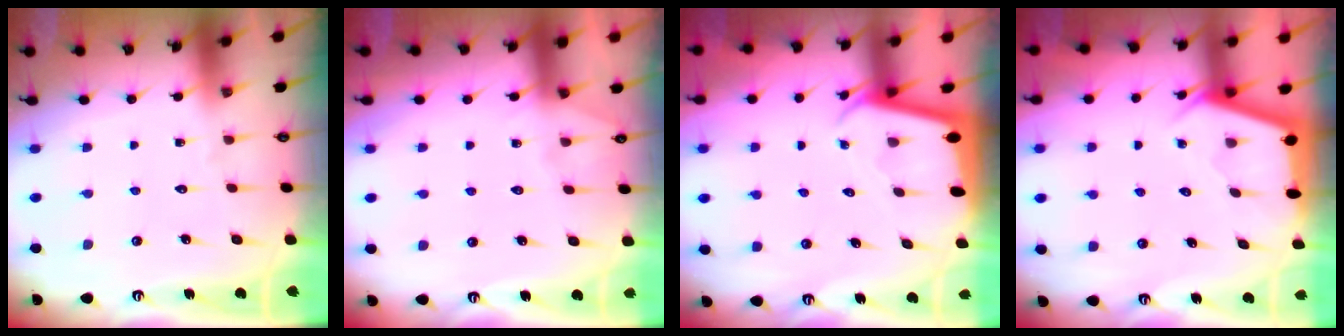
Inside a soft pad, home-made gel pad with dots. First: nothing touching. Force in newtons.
{"total": 3.9, "press": 3.9, "slide": 0.5}
{"total": 2.1, "press": 2.1, "slide": 0.1}
{"total": 2.9, "press": 2.9, "slide": 0.3}